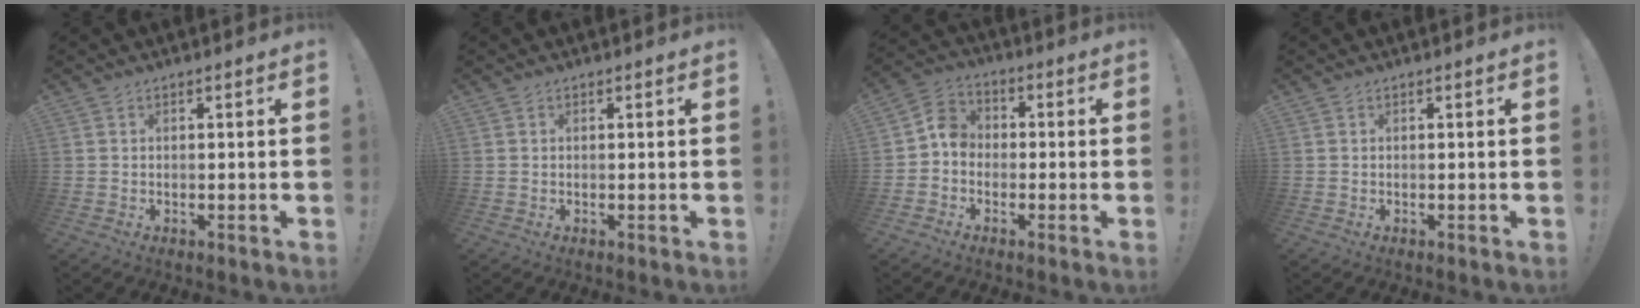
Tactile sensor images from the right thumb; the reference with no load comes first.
{"total": 0.0}
{"total": 6.5, "force": [-2.0, 5.4, 3.0], "torque": [-0.050, 0.024, -0.034]}
{"total": 0.0}